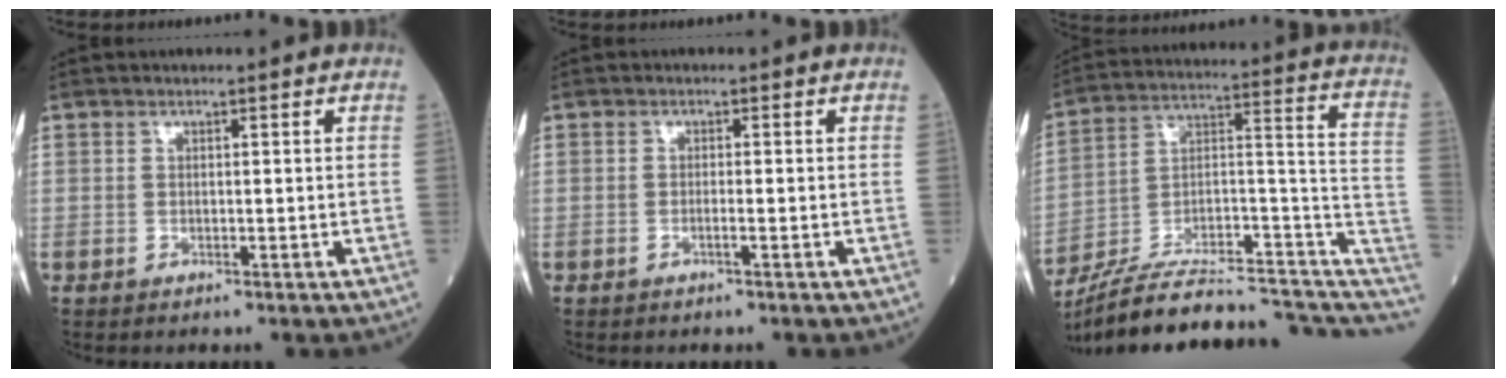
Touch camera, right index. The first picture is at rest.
{"total": 0.9, "force": [-0.4, -0.2, 0.7], "torque": [-0.014, 0.001, -0.009]}
{"total": 24.4, "force": [-20.0, 5.9, 12.6], "torque": [-0.167, 0.047, -0.306]}